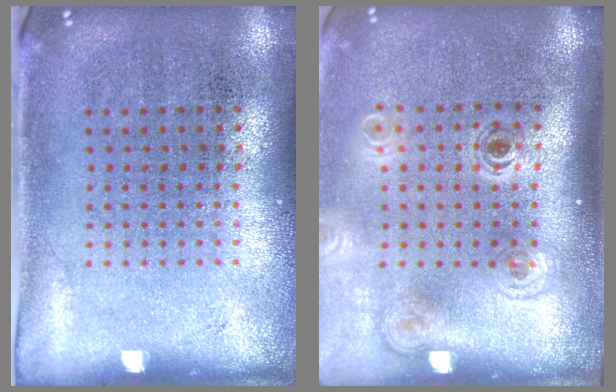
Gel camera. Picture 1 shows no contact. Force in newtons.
{"total": 1.8, "press": 1.2, "slide": 1.3}